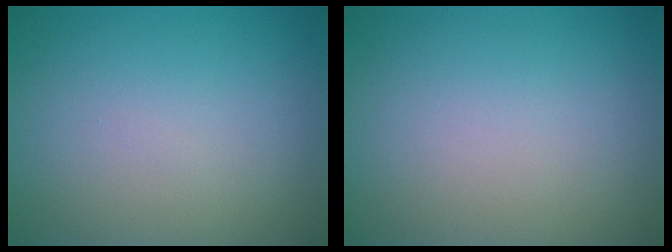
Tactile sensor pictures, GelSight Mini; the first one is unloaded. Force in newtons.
{"total": 0.0}